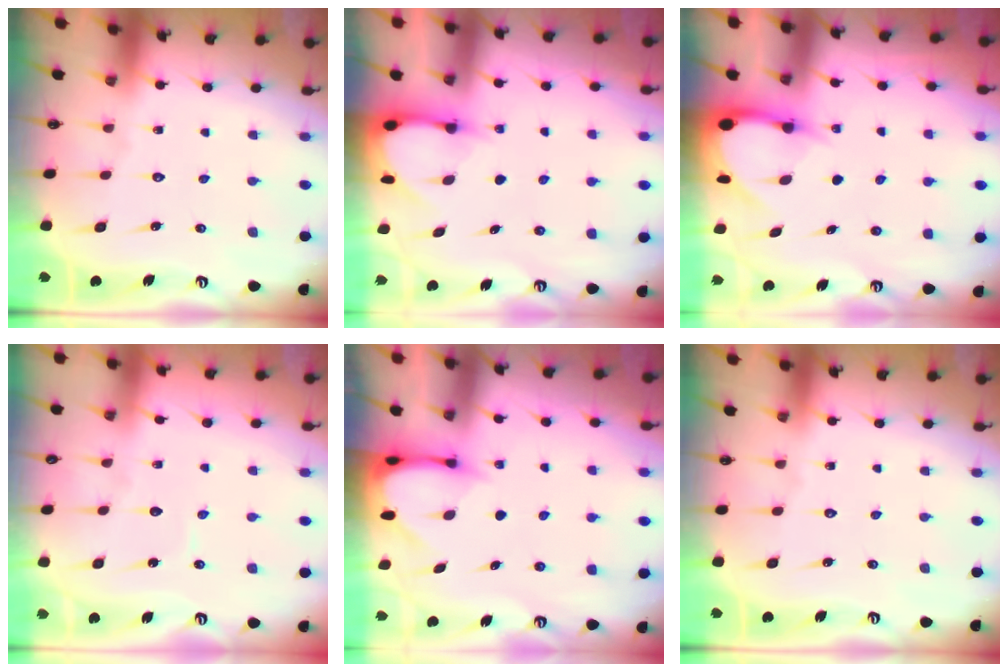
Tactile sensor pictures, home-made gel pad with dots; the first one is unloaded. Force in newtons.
{"total": 3.3, "press": 3.2, "slide": 0.3}
{"total": 3.9, "press": 3.9, "slide": 0.2}
{"total": 4.1, "press": 4.1, "slide": 0.4}
{"total": 3.4, "press": 3.4, "slide": 0.3}
{"total": 0.0}